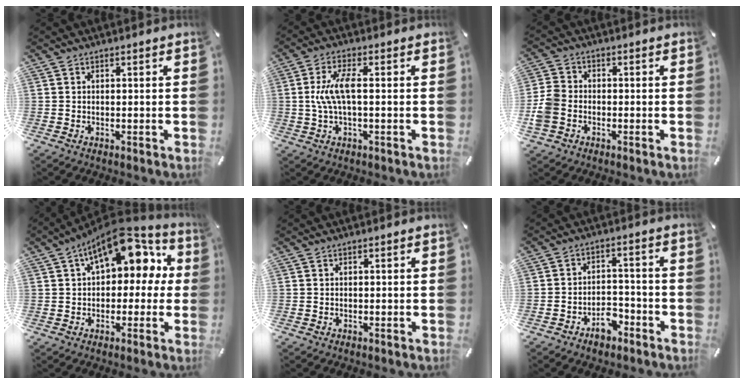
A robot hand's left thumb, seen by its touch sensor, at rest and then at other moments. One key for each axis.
{"total": 7.5, "fx": 0.1, "fy": 2.3, "fz": 7.1, "tx": -0.159, "ty": -0.005, "tz": -0.006}
{"total": 6.5, "fx": -1.9, "fy": 5.5, "fz": 2.9, "tx": -0.068, "ty": 0.020, "tz": -0.031}
{"total": 14.8, "fx": 6.5, "fy": 8.0, "fz": 10.6, "tx": -0.149, "ty": -0.028, "tz": 0.109}
{"total": 0.0}
{"total": 6.3, "fx": -4.0, "fy": 3.7, "fz": 3.2, "tx": -0.043, "ty": 0.030, "tz": -0.068}